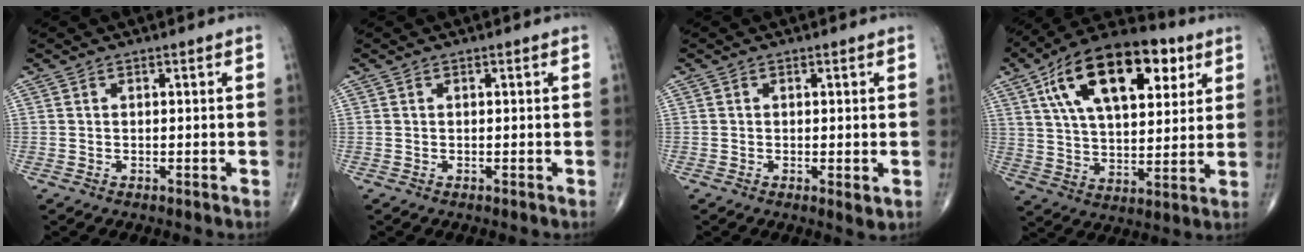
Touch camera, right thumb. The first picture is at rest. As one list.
[{"total": 0.0}, {"total": 1.9, "force": [-0.3, 0.7, 1.8], "torque": [-0.029, -0.008, -0.005]}, {"total": 23.4, "force": [9.5, 11.8, 17.8], "torque": [-0.275, -0.007, 0.157]}]